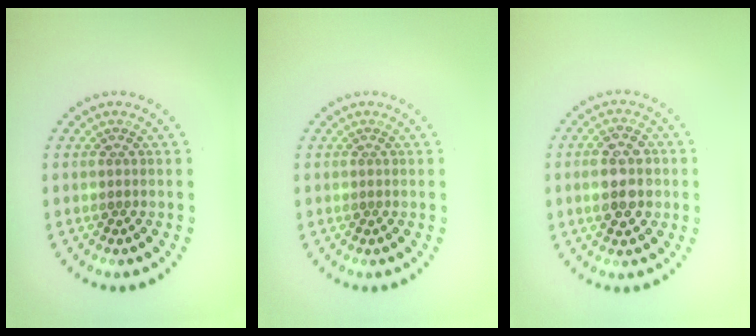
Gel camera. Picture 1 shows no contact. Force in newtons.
{"total": 0.0}
{"total": 4.3, "press": 4.3, "slide": 0.5}